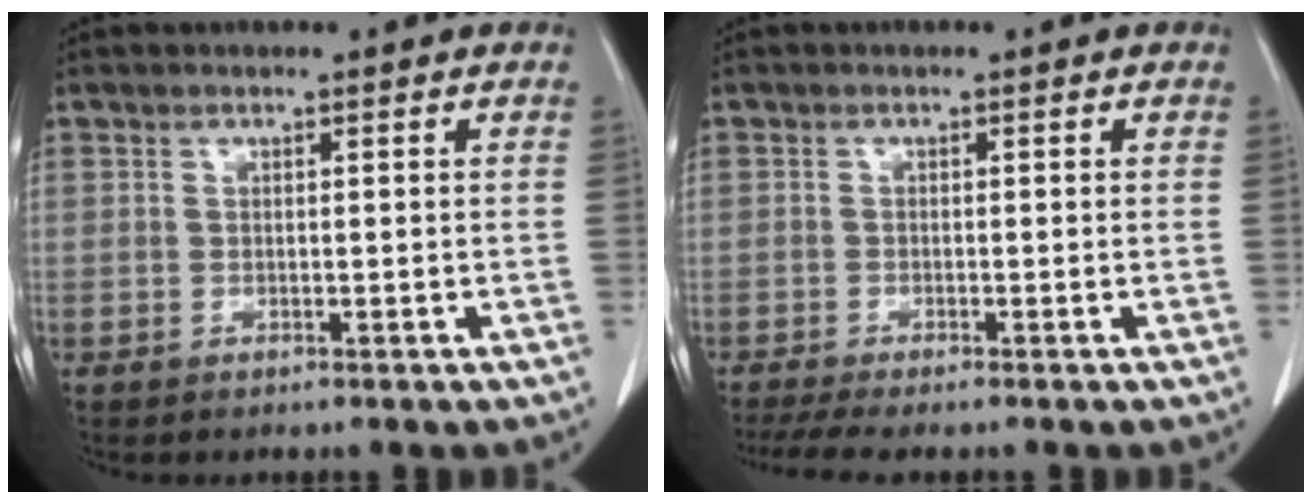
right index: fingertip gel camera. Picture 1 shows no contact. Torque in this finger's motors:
{"motor_torque": [0.34, -0.32, 0.18, 0.05]}